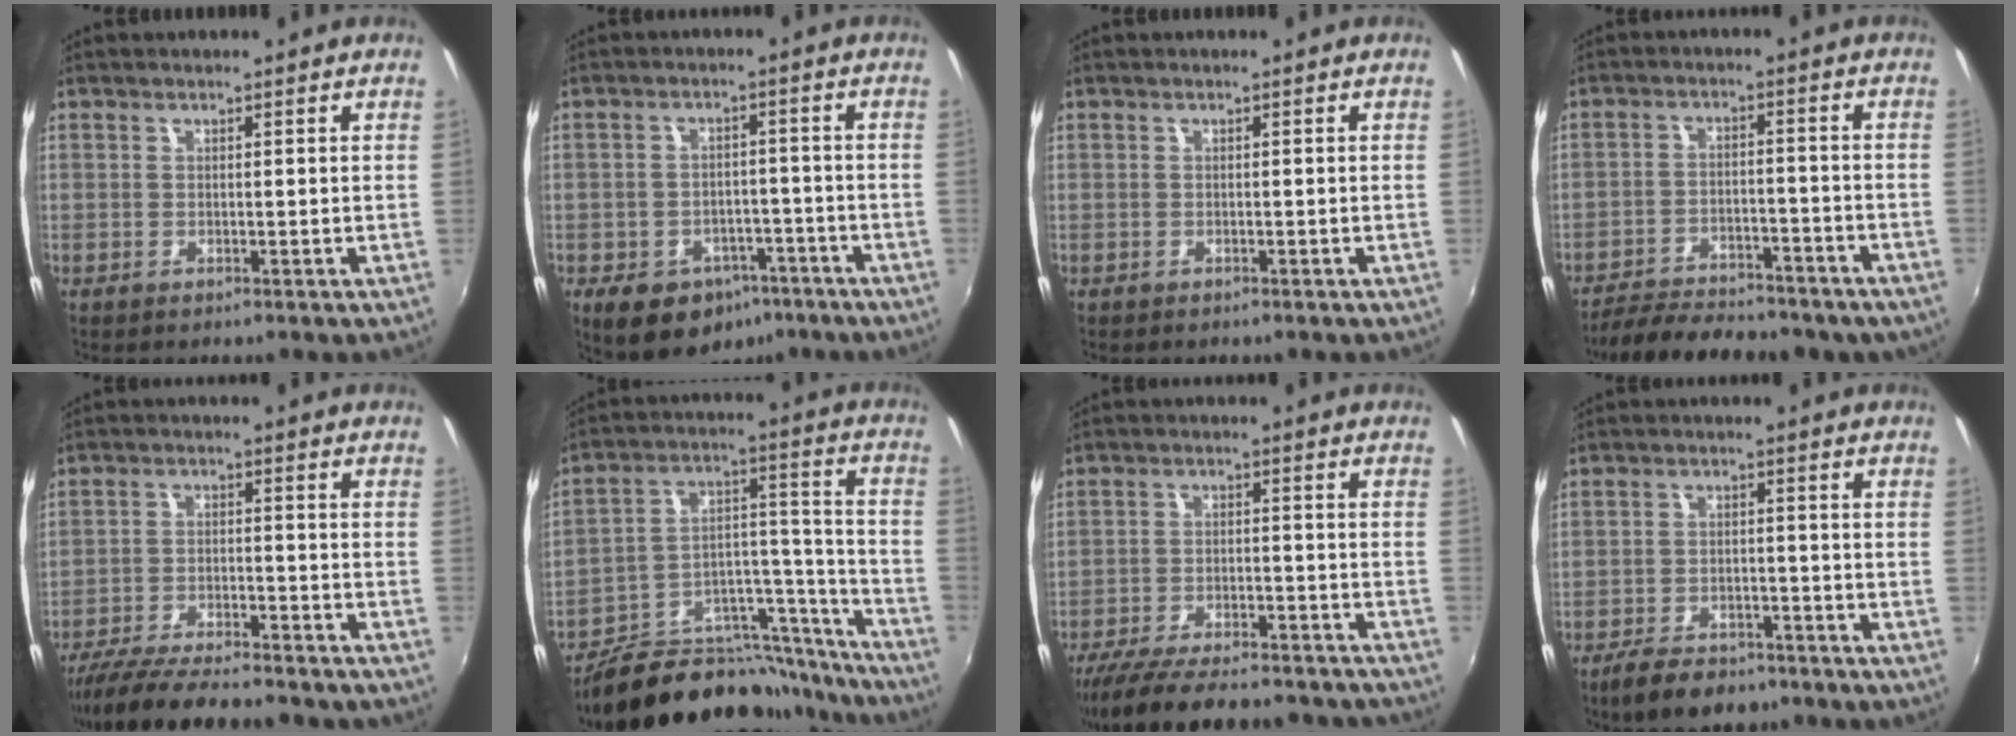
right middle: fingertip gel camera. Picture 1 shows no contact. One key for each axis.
{"total": 12.2, "fx": -7.1, "fy": 8.4, "fz": 5.3, "tx": -0.112, "ty": 0.011, "tz": -0.084}
{"total": 0.6, "fx": -0.4, "fy": 0.4, "fz": 0.0, "tx": -0.001, "ty": -0.003, "tz": -0.007}
{"total": 18.2, "fx": -14.9, "fy": 6.4, "fz": 8.2, "tx": -0.168, "ty": -0.017, "tz": -0.199}
{"total": 18.7, "fx": -16.0, "fy": 3.9, "fz": 8.9, "tx": -0.178, "ty": -0.039, "tz": -0.245}
{"total": 24.4, "fx": -21.0, "fy": 8.8, "fz": 8.7, "tx": -0.119, "ty": 0.053, "tz": -0.302}
{"total": 24.6, "fx": -21.2, "fy": 6.8, "fz": 10.5, "tx": -0.204, "ty": -0.019, "tz": -0.289}
{"total": 9.6, "fx": -7.4, "fy": 4.3, "fz": 4.4, "tx": -0.110, "ty": -0.006, "tz": -0.116}